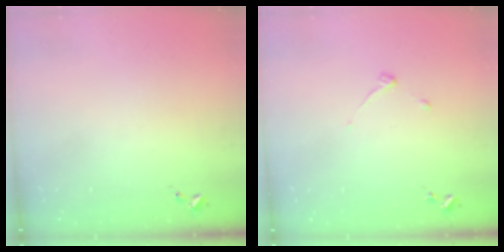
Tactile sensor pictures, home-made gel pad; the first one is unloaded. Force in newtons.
{"total": 3.3, "press": 3.3, "slide": 0.4}